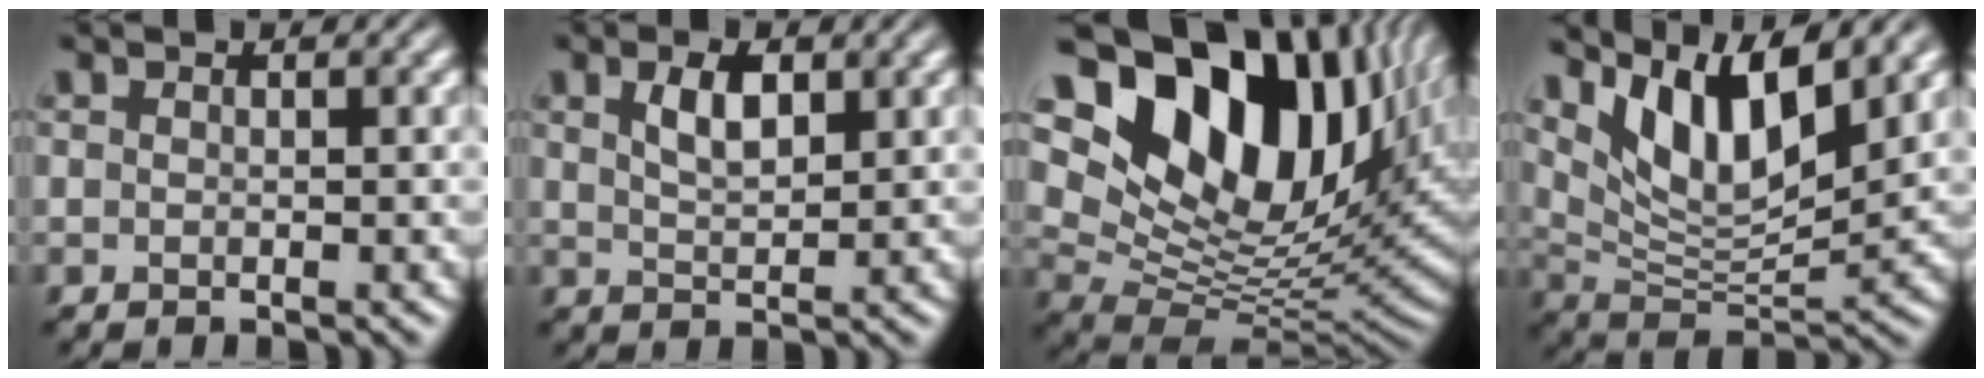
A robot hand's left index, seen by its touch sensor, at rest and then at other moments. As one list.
[{"total": 2.9, "force": [1.4, 1.2, 2.2], "torque": [-0.046, 0.002, 0.028]}, {"total": 18.1, "force": [8.5, 10.7, 11.8], "torque": [-0.220, 0.027, 0.154]}, {"total": 8.8, "force": [5.0, 3.1, 6.6], "torque": [-0.122, -0.010, 0.097]}]